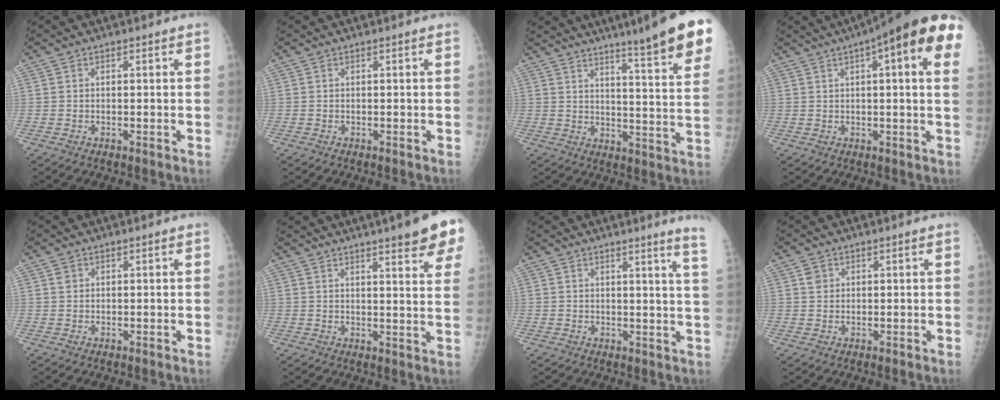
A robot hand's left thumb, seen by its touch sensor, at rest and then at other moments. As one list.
[{"total": 0.0}, {"total": 17.6, "force": [11.9, 1.0, 12.9], "torque": [-0.149, -0.065, 0.152]}, {"total": 17.9, "force": [6.8, 4.1, 16.0], "torque": [-0.212, 0.015, 0.079]}, {"total": 0.9, "force": [0.4, 0.8, 0.3], "torque": [0.000, 0.000, 0.007]}, {"total": 13.0, "force": [8.5, 2.0, 9.6], "torque": [-0.101, -0.031, 0.095]}, {"total": 6.8, "force": [5.1, -1.4, 4.4], "torque": [-0.056, -0.047, 0.041]}, {"total": 1.8, "force": [0.7, 1.6, 0.6], "torque": [-0.001, -0.002, 0.009]}]